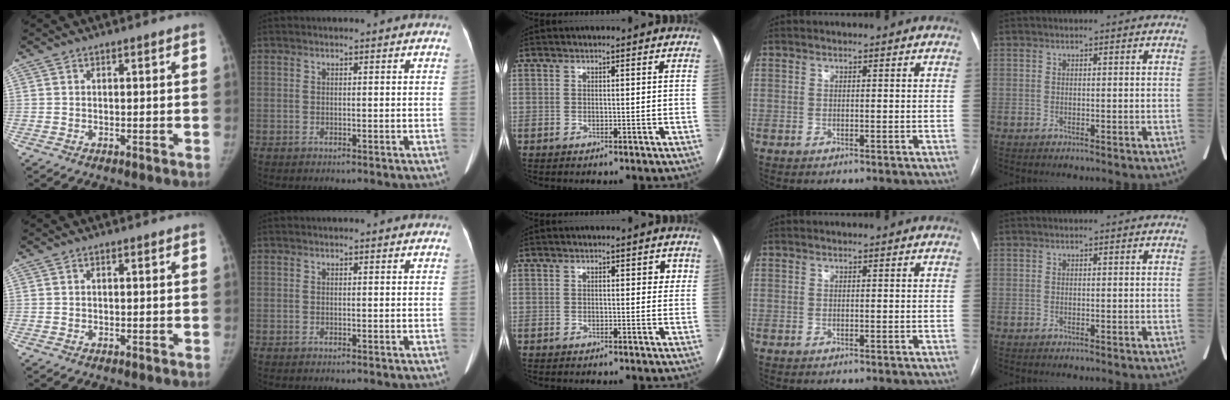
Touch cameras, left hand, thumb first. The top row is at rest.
{"index": {"total": 1.7, "force": [1.5, 0.3, 0.7], "torque": [-0.005, 0.003, 0.013]}, "middle": {"total": 2.8, "force": [1.0, 1.4, 2.2], "torque": [-0.025, 0.008, 0.008]}}